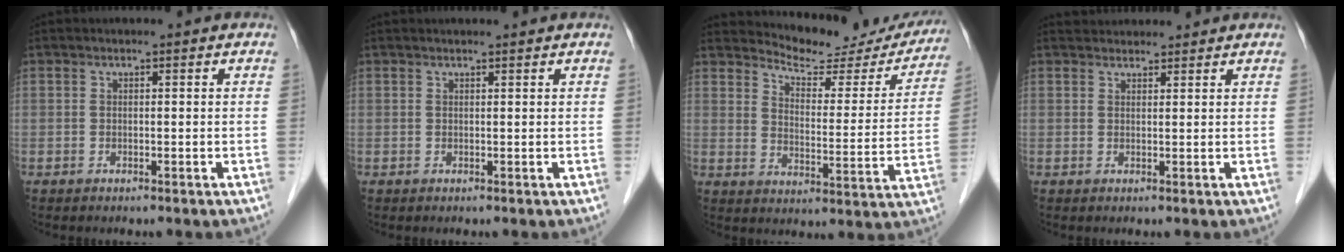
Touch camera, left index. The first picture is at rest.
{"total": 2.2, "force": [2.0, -0.1, 0.8], "torque": [-0.007, 0.015, 0.026]}
{"total": 16.2, "force": [15.5, 3.7, 3.2], "torque": [-0.030, -0.047, 0.183]}
{"total": 3.8, "force": [3.6, 0.9, 0.4], "torque": [-0.006, 0.030, 0.054]}